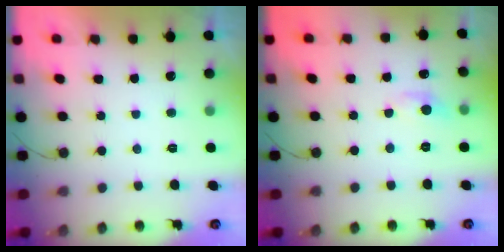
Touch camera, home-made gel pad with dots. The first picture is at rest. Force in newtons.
{"total": 4.4, "press": 4.4, "slide": 0.5}